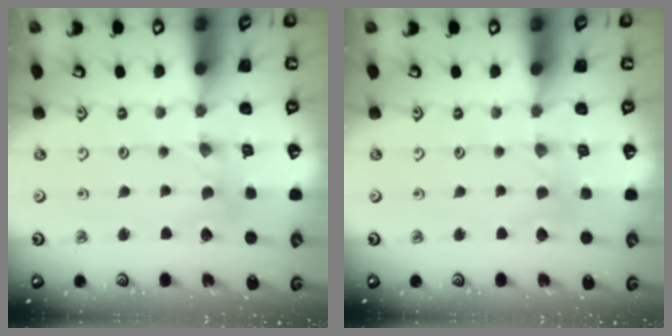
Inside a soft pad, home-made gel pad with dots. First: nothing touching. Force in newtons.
{"total": 2.1, "press": 2.1, "slide": 0.4}